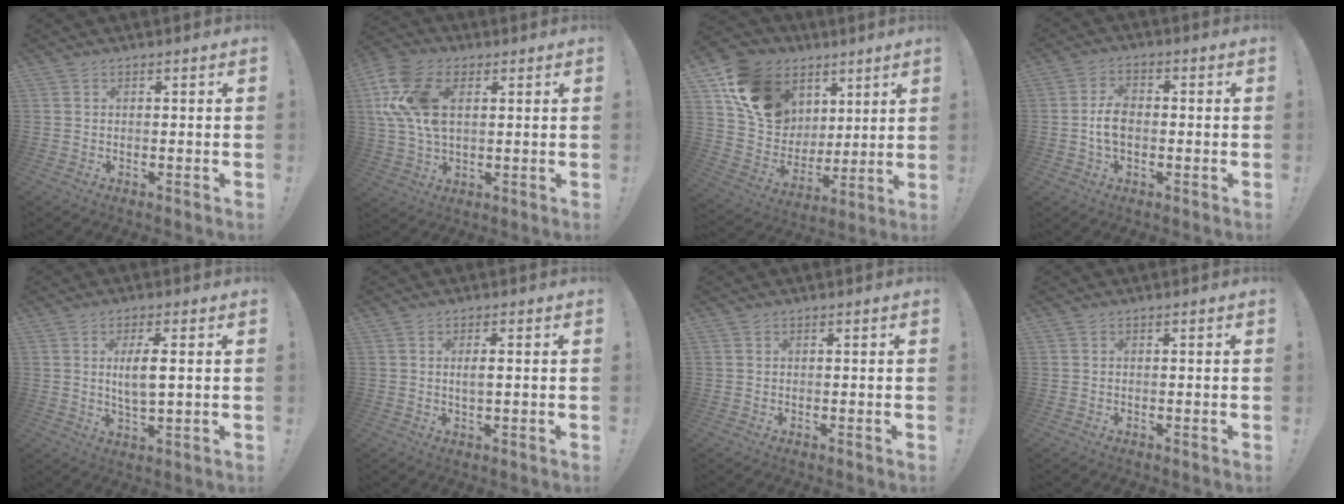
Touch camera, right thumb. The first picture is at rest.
{"total": 16.0, "force": [3.9, 10.2, 11.7], "torque": [-0.243, -0.002, 0.076]}
{"total": 17.2, "force": [8.5, 13.3, 6.9], "torque": [-0.116, -0.038, 0.180]}
{"total": 6.1, "force": [-0.8, 3.9, 4.6], "torque": [-0.081, 0.010, -0.015]}
{"total": 6.3, "force": [1.2, 1.7, 6.0], "torque": [-0.103, -0.010, 0.014]}
{"total": 2.4, "force": [0.1, 0.4, 2.4], "torque": [-0.043, -0.002, 0.000]}
{"total": 0.0}
{"total": 0.0}